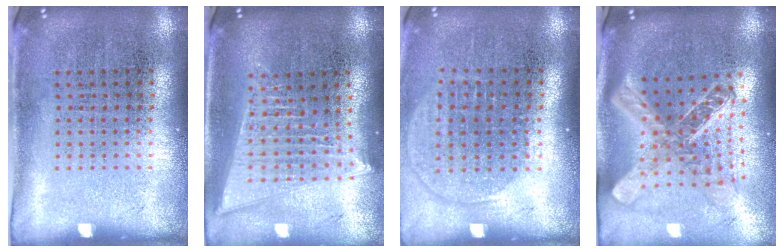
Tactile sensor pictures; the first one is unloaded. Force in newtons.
{"total": 2.0, "press": 1.8, "slide": 1.0}
{"total": 1.4, "press": 1.2, "slide": 0.7}
{"total": 2.6, "press": 1.9, "slide": 1.8}